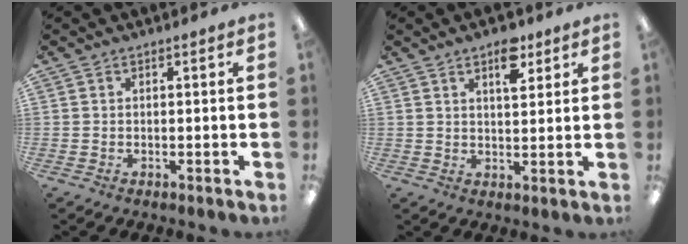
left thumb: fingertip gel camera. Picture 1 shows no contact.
{"total": 6.9, "force": [4.3, 3.1, 4.5], "torque": [-0.050, -0.021, 0.068]}